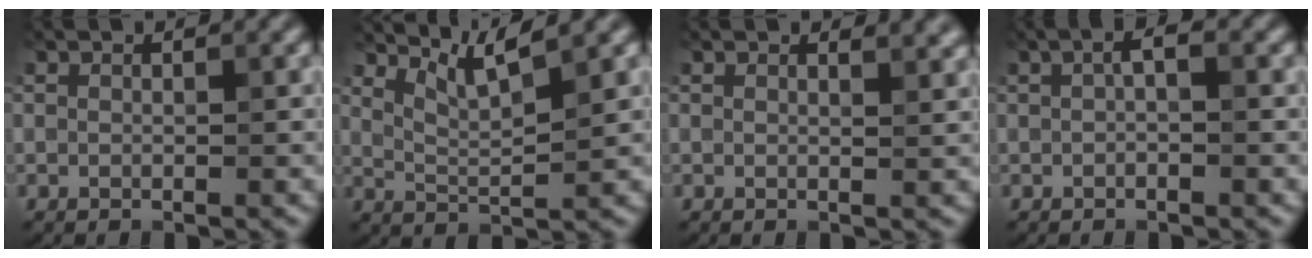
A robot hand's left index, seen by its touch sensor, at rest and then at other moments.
{"total": 3.7, "force": [2.9, 0.5, 2.2], "torque": [-0.039, 0.000, 0.061]}
{"total": 1.8, "force": [1.5, 0.5, 0.8], "torque": [-0.004, 0.000, 0.016]}
{"total": 1.3, "force": [0.1, 0.4, 1.3], "torque": [-0.025, 0.004, 0.001]}